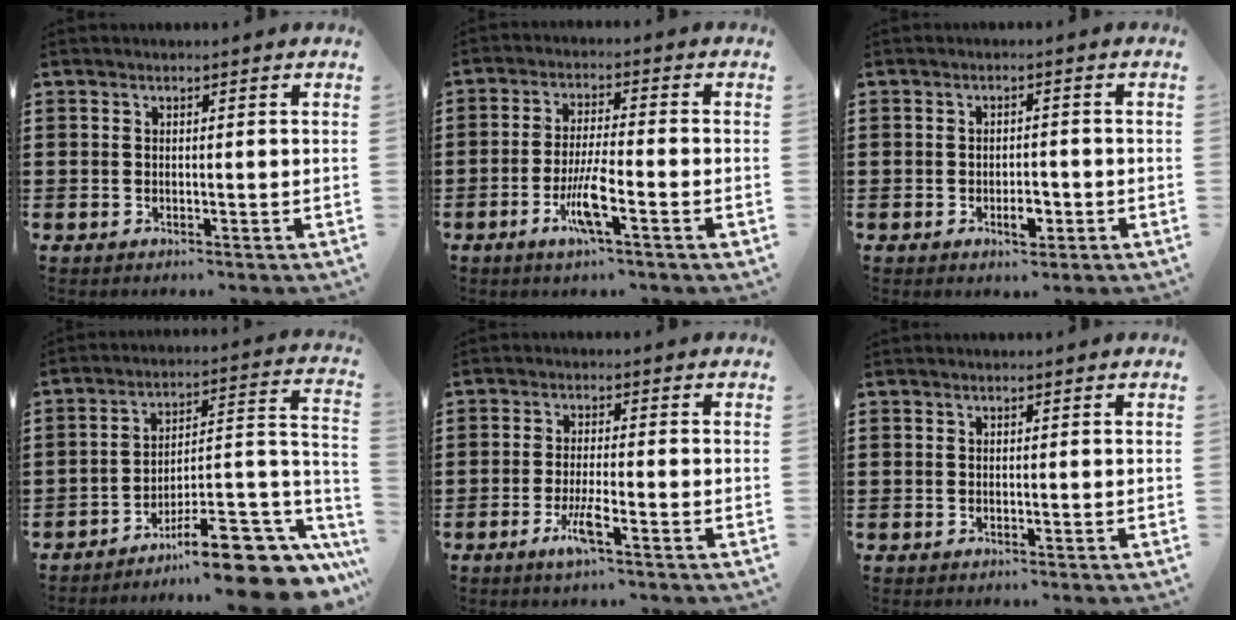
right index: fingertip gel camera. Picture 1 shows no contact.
{"total": 6.7, "force": [-2.9, 0.8, 6.0], "torque": [-0.123, -0.010, -0.059]}
{"total": 3.4, "force": [-1.4, 1.5, 2.8], "torque": [-0.048, 0.003, -0.024]}
{"total": 12.4, "force": [-9.3, 2.9, 7.7], "torque": [-0.092, 0.033, -0.163]}
{"total": 4.2, "force": [-2.1, 0.2, 3.6], "torque": [-0.078, -0.014, -0.042]}
{"total": 0.0}